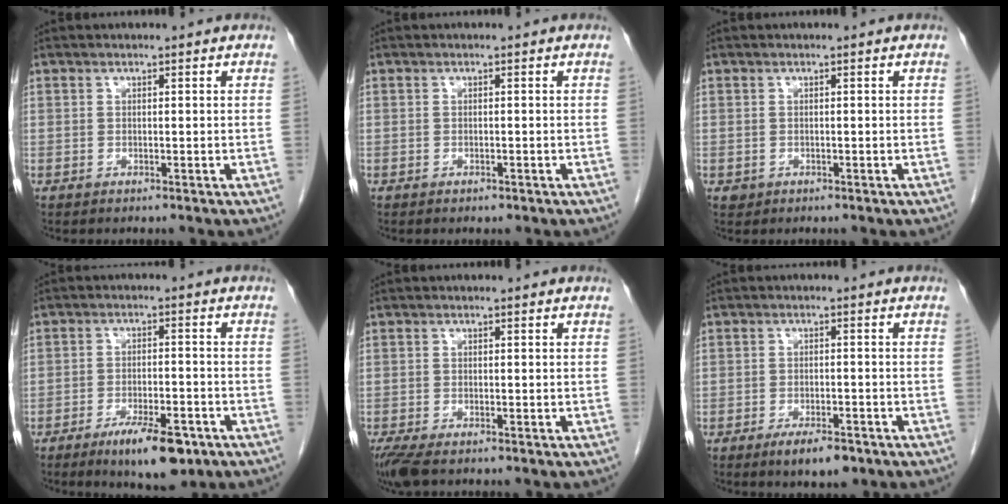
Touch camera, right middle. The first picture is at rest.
{"total": 0.6, "force": [-0.4, 0.3, 0.3], "torque": [-0.009, -0.001, -0.003]}
{"total": 0.7, "force": [-0.2, 0.6, 0.1], "torque": [-0.003, 0.003, 0.000]}
{"total": 8.7, "force": [-5.3, 2.4, 6.4], "torque": [-0.102, -0.008, -0.078]}
{"total": 3.8, "force": [-2.7, 1.0, 2.4], "torque": [-0.051, -0.013, -0.048]}
{"total": 4.8, "force": [-3.1, 1.6, 3.3], "torque": [-0.056, -0.004, -0.043]}